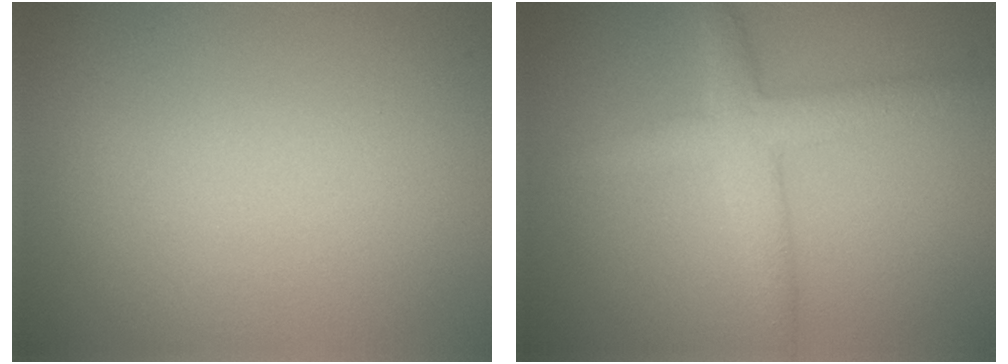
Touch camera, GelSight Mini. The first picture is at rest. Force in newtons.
{"total": 3.7, "press": 3.7, "slide": 0.0}